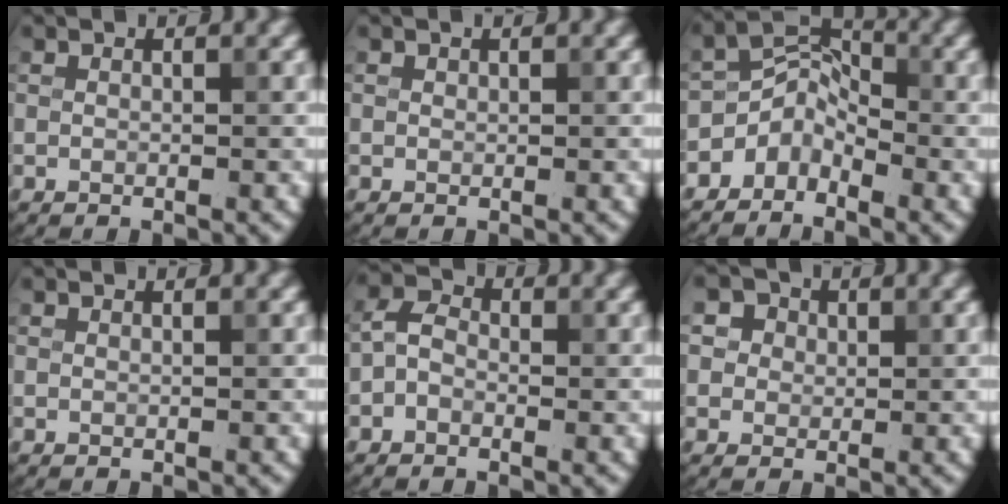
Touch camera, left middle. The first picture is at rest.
{"total": 0.0}
{"total": 3.9, "force": [-2.4, 2.4, 1.8], "torque": [-0.026, 0.004, -0.057]}
{"total": 0.0}
{"total": 2.2, "force": [-0.8, 1.6, 1.3], "torque": [-0.022, 0.008, -0.026]}
{"total": 4.5, "force": [2.1, 3.5, 1.9], "torque": [-0.025, 0.018, 0.013]}